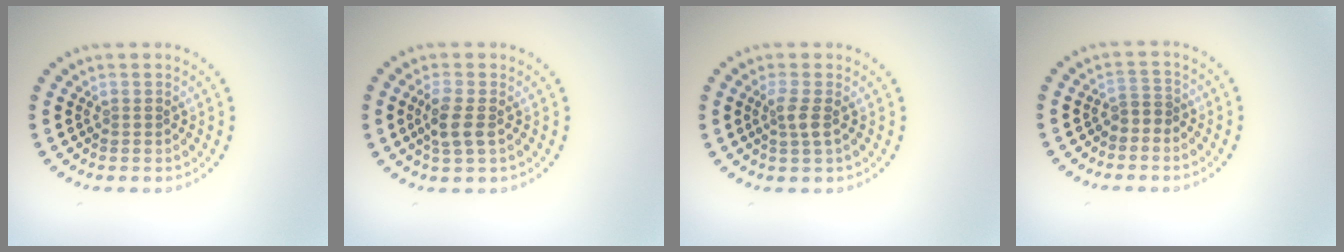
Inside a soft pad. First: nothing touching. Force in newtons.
{"total": 2.4, "press": 2.1, "slide": 1.0}
{"total": 1.6, "press": 1.5, "slide": 0.7}
{"total": 1.3, "press": 1.0, "slide": 0.8}